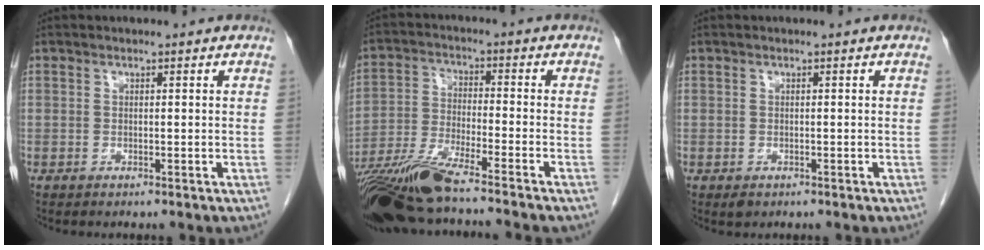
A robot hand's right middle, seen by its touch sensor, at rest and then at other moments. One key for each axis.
{"total": 13.6, "fx": -11.0, "fy": -0.7, "fz": 7.8, "tx": -0.150, "ty": -0.028, "tz": -0.196}
{"total": 1.0, "fx": -0.6, "fy": 0.6, "fz": 0.5, "tx": -0.010, "ty": 0.000, "tz": -0.003}